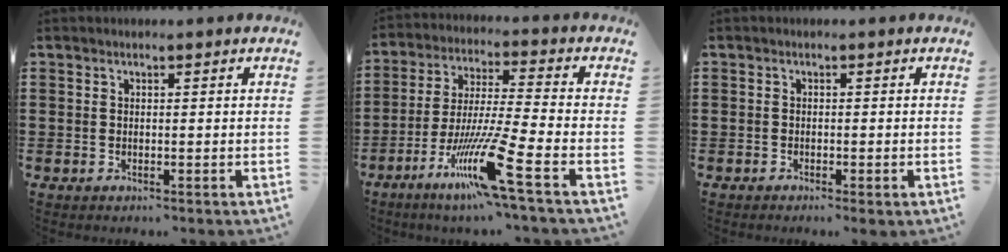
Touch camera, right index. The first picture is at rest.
{"total": 13.4, "force": [-7.0, 0.2, 11.4], "torque": [-0.237, -0.014, -0.131]}
{"total": 0.6, "force": [-0.5, 0.2, 0.2], "torque": [-0.004, -0.002, -0.009]}